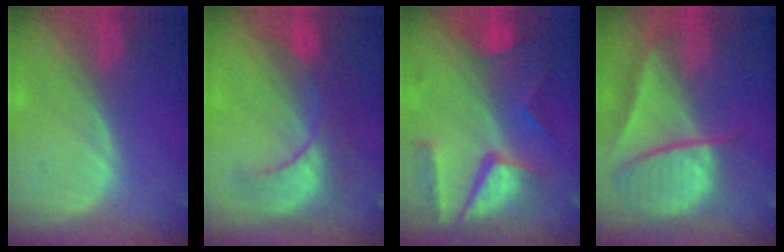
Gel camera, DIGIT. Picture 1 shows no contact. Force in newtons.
{"total": 8.4, "press": 8.3, "slide": 1.6}
{"total": 10.4, "press": 8.8, "slide": 5.5}
{"total": 9.8, "press": 8.2, "slide": 5.3}